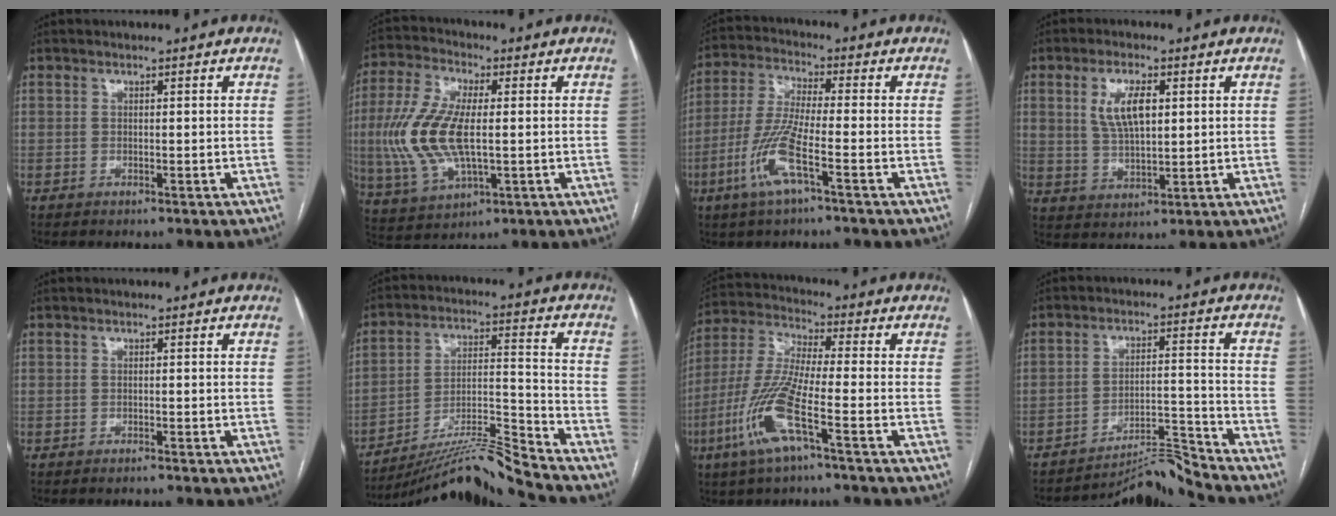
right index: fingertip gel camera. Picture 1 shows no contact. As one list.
[{"total": 13.4, "force": [-0.3, 5.2, 12.3], "torque": [-0.289, 0.000, -0.002]}, {"total": 9.7, "force": [-4.0, 0.7, 8.8], "torque": [-0.194, -0.005, -0.086]}, {"total": 7.2, "force": [2.3, 2.9, 6.2], "torque": [-0.126, 0.005, 0.049]}, {"total": 0.6, "force": [-0.5, -0.1, 0.2], "torque": [-0.006, -0.001, -0.009]}, {"total": 12.9, "force": [-12.0, -3.3, 3.6], "torque": [-0.055, 0.017, -0.214]}, {"total": 12.3, "force": [-5.0, 1.0, 11.2], "torque": [-0.251, -0.009, -0.105]}, {"total": 7.5, "force": [-6.8, -3.0, -1.0], "torque": [0.013, 0.016, -0.116]}]